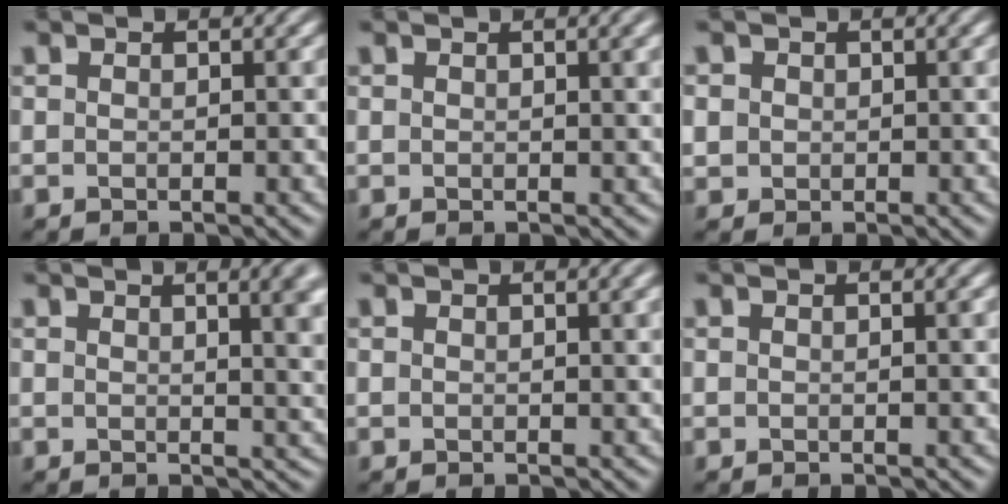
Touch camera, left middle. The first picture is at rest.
{"total": 2.8, "force": [1.2, 0.9, 2.3], "torque": [-0.021, 0.005, 0.018]}
{"total": 1.6, "force": [0.4, 1.4, 0.4], "torque": [-0.007, -0.001, 0.009]}
{"total": 7.0, "force": [2.6, 3.0, 5.8], "torque": [-0.017, 0.017, 0.031]}
{"total": 2.4, "force": [1.1, 0.8, 2.0], "torque": [-0.019, 0.005, 0.016]}
{"total": 1.1, "force": [0.3, 0.3, 1.0], "torque": [-0.011, 0.003, 0.003]}